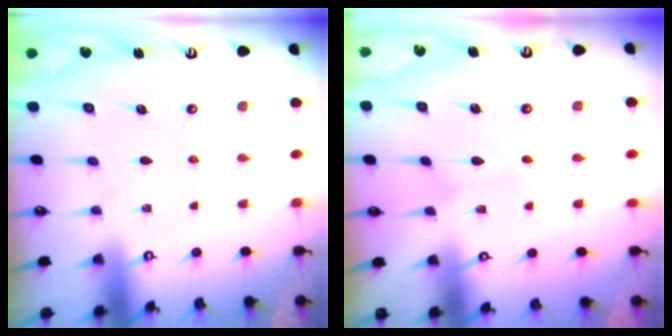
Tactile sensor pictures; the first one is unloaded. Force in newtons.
{"total": 2.9, "press": 2.9, "slide": 0.4}